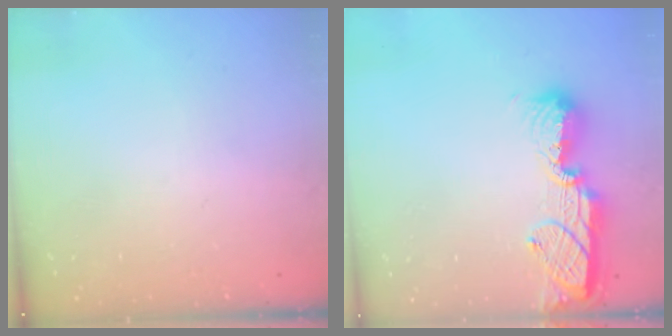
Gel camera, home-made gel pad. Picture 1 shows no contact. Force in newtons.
{"total": 11.5, "press": 11.5, "slide": 0.7}